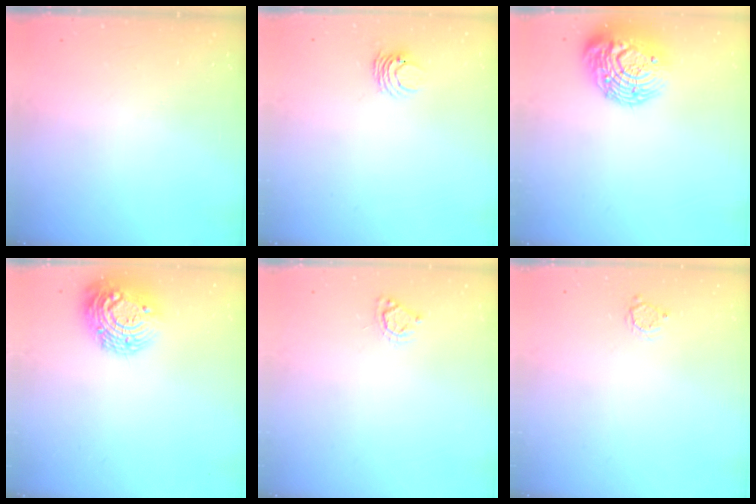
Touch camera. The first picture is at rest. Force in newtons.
{"total": 4.1, "press": 4.1, "slide": 0.4}
{"total": 17.9, "press": 17.9, "slide": 1.1}
{"total": 15.8, "press": 15.8, "slide": 1.1}
{"total": 5.0, "press": 5.0, "slide": 0.5}
{"total": 2.7, "press": 2.7, "slide": 0.2}